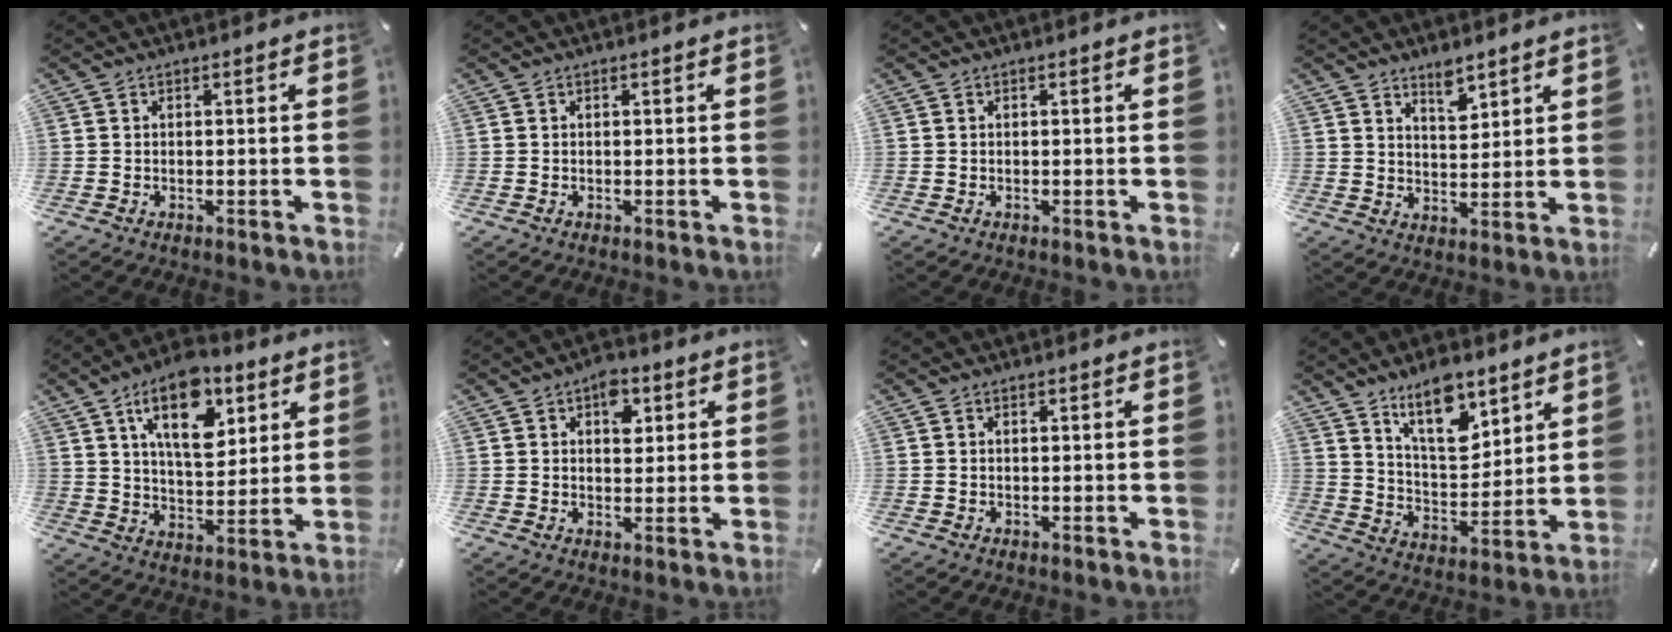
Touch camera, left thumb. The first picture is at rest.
{"total": 0.0}
{"total": 0.0}
{"total": 5.2, "force": [4.4, 2.2, 1.8], "torque": [-0.016, -0.031, 0.075]}
{"total": 15.9, "force": [8.2, 8.5, 10.7], "torque": [-0.163, -0.022, 0.141]}
{"total": 6.1, "force": [2.5, 3.9, 3.9], "torque": [-0.038, -0.008, 0.037]}
{"total": 0.0}
{"total": 13.9, "force": [9.7, 6.7, 7.4], "torque": [-0.118, -0.057, 0.175]}